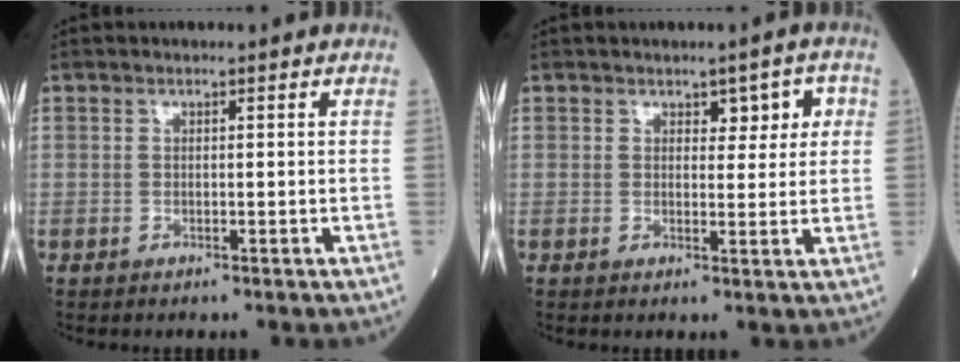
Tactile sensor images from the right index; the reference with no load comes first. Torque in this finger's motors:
{"motor_torque": [0.07, 0.06, 0.07, 0.01]}